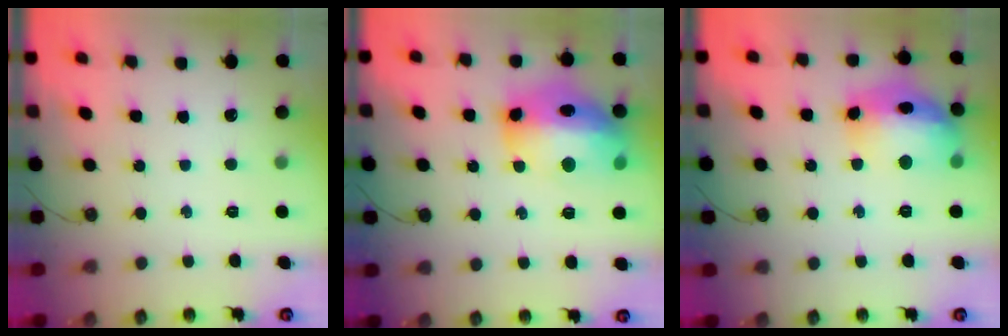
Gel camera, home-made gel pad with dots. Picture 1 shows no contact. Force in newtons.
{"total": 20.2, "press": 20.1, "slide": 1.8}
{"total": 17.9, "press": 17.8, "slide": 1.4}